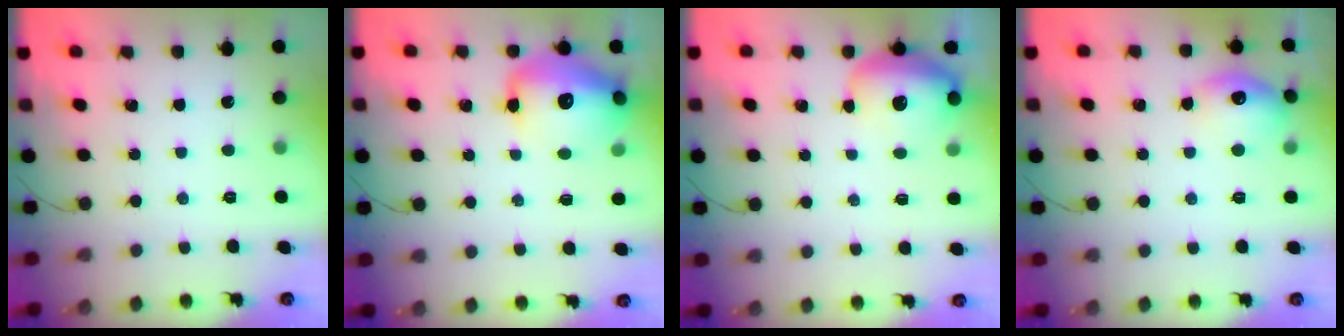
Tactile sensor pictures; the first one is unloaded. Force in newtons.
{"total": 16.3, "press": 15.9, "slide": 3.7}
{"total": 17.2, "press": 14.8, "slide": 8.8}
{"total": 11.8, "press": 11.8, "slide": 0.6}